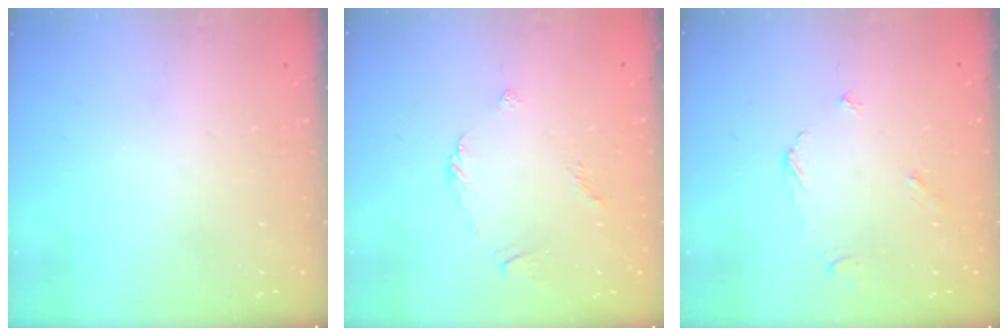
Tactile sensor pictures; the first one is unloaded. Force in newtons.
{"total": 3.4, "press": 3.3, "slide": 0.7}
{"total": 3.6, "press": 3.6, "slide": 0.4}